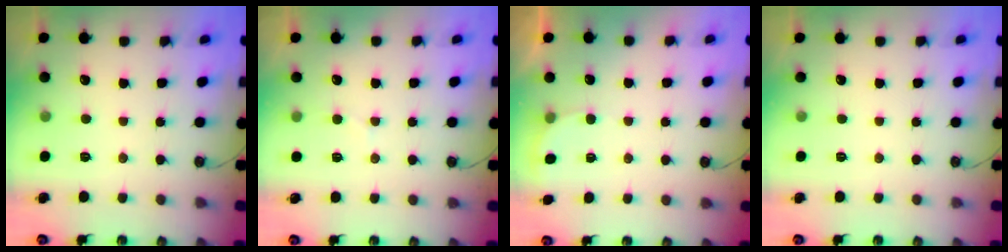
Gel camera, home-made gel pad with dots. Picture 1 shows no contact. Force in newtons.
{"total": 5.4, "press": 5.4, "slide": 0.5}
{"total": 3.0, "press": 2.8, "slide": 1.0}
{"total": 0.0}